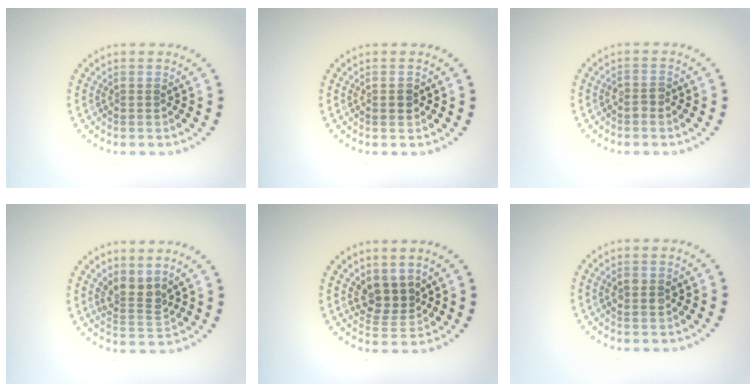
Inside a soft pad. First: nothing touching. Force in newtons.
{"total": 1.2, "press": 1.2, "slide": 0.1}
{"total": 0.9, "press": 0.7, "slide": 0.5}
{"total": 2.6, "press": 2.0, "slide": 1.7}
{"total": 2.9, "press": 2.5, "slide": 1.5}
{"total": 1.4, "press": 1.4, "slide": 0.2}